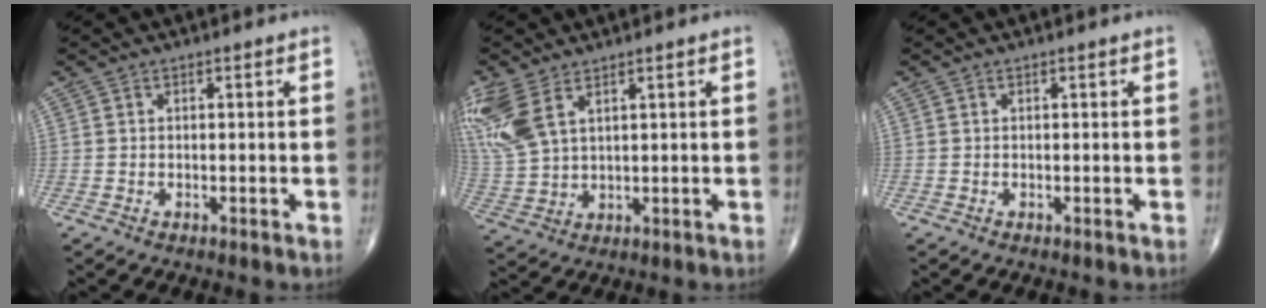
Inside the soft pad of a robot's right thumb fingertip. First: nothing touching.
{"total": 11.9, "force": [6.1, 6.2, 8.2], "torque": [-0.210, -0.011, 0.137]}
{"total": 0.0}